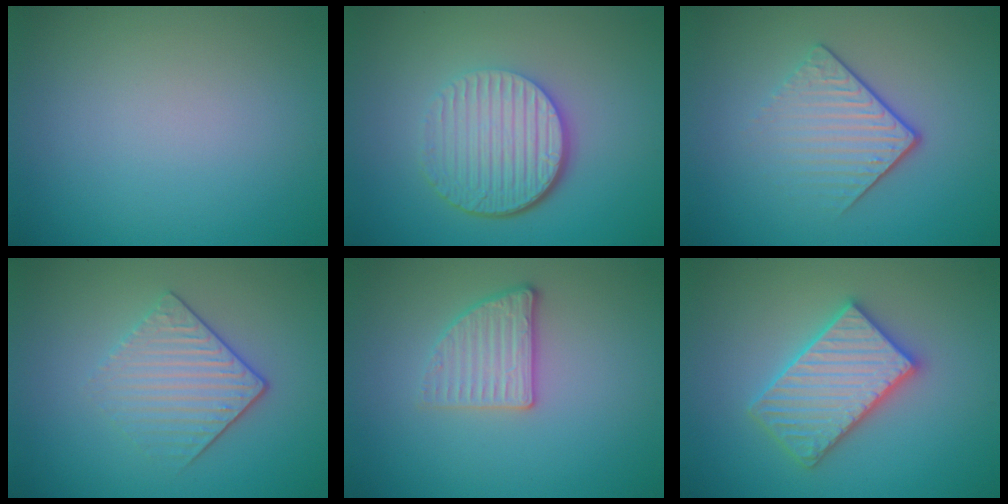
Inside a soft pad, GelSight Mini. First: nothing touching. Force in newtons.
{"total": 6.1, "press": 4.2, "slide": 4.4}
{"total": 4.1, "press": 2.5, "slide": 3.2}
{"total": 3.9, "press": 3.1, "slide": 2.3}
{"total": 2.6, "press": 2.4, "slide": 1.0}
{"total": 5.6, "press": 5.5, "slide": 0.8}